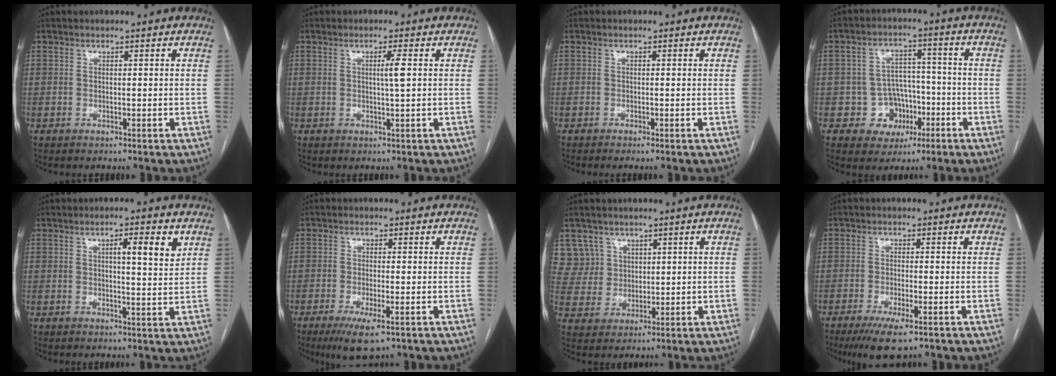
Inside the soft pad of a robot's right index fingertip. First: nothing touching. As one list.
[{"total": 2.4, "force": [0.5, -0.3, 2.3], "torque": [-0.042, -0.003, 0.007]}, {"total": 0.7, "force": [-0.5, -0.2, 0.5], "torque": [-0.011, 0.001, -0.010]}, {"total": 7.1, "force": [-2.6, 6.5, 1.1], "torque": [-0.001, 0.023, -0.030]}, {"total": 5.2, "force": [2.2, 0.7, 4.7], "torque": [-0.071, 0.000, 0.030]}, {"total": 5.9, "force": [-3.2, 0.9, 4.9], "torque": [-0.089, -0.015, -0.051]}, {"total": 6.5, "force": [3.7, 5.4, -0.2], "torque": [0.006, 0.011, 0.086]}, {"total": 6.2, "force": [-3.8, 0.7, 4.8], "torque": [-0.085, -0.016, -0.063]}]